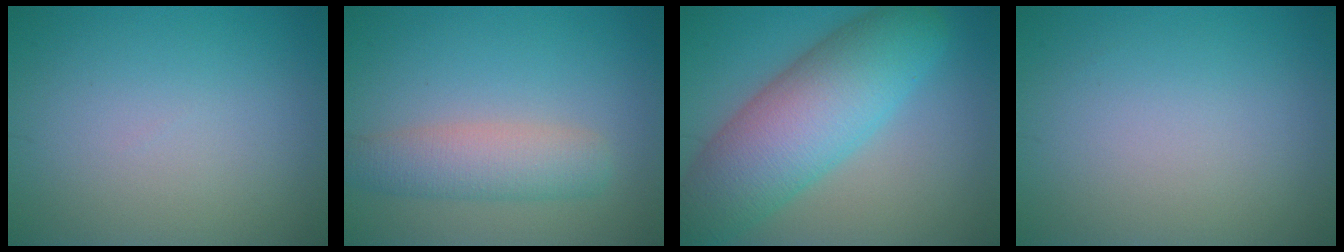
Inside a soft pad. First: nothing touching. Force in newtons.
{"total": 3.2, "press": 3.2, "slide": 0.3}
{"total": 10.0, "press": 10.0, "slide": 0.3}
{"total": 0.0}